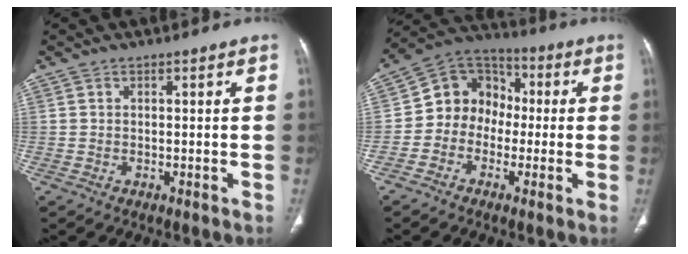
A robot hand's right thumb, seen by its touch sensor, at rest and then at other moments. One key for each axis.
{"total": 10.8, "fx": -1.3, "fy": 9.5, "fz": 5.1, "tx": -0.042, "ty": 0.039, "tz": -0.042}